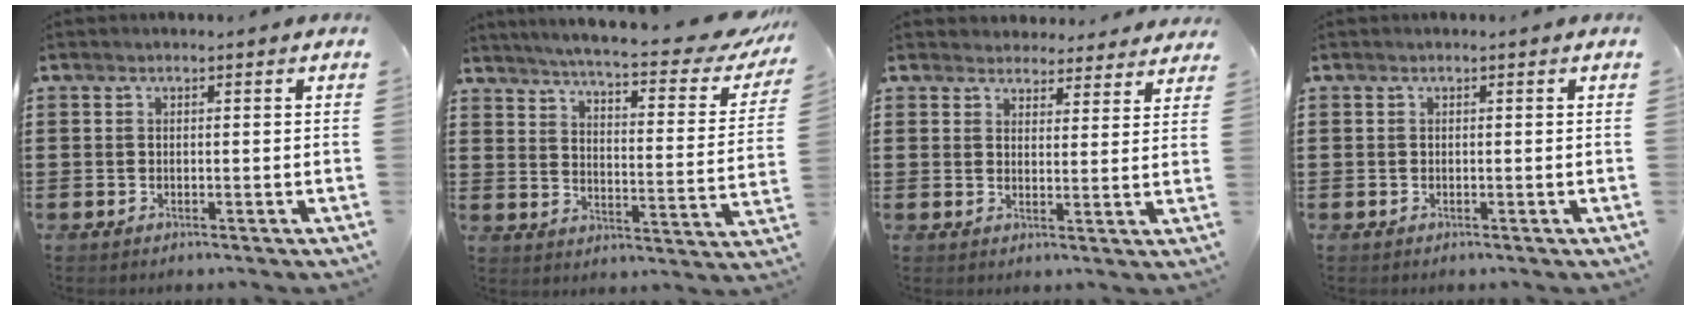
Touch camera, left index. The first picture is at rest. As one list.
[{"total": 5.9, "force": [5.0, -0.3, 3.0], "torque": [-0.074, -0.043, 0.081]}, {"total": 3.7, "force": [3.6, 0.9, -0.1], "torque": [-0.012, -0.009, 0.067]}, {"total": 0.0}]